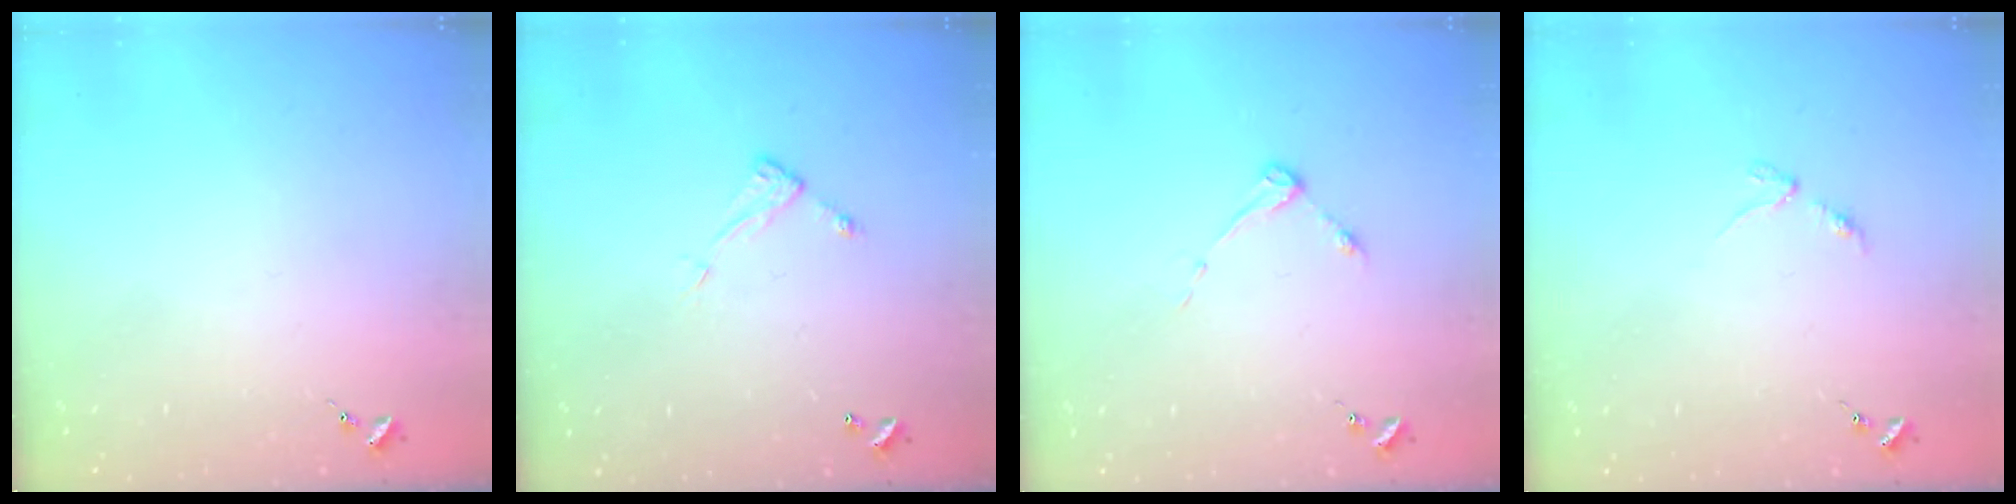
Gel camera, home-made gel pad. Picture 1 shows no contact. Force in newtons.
{"total": 5.8, "press": 5.8, "slide": 0.2}
{"total": 3.7, "press": 3.7, "slide": 0.5}
{"total": 2.9, "press": 2.8, "slide": 0.4}